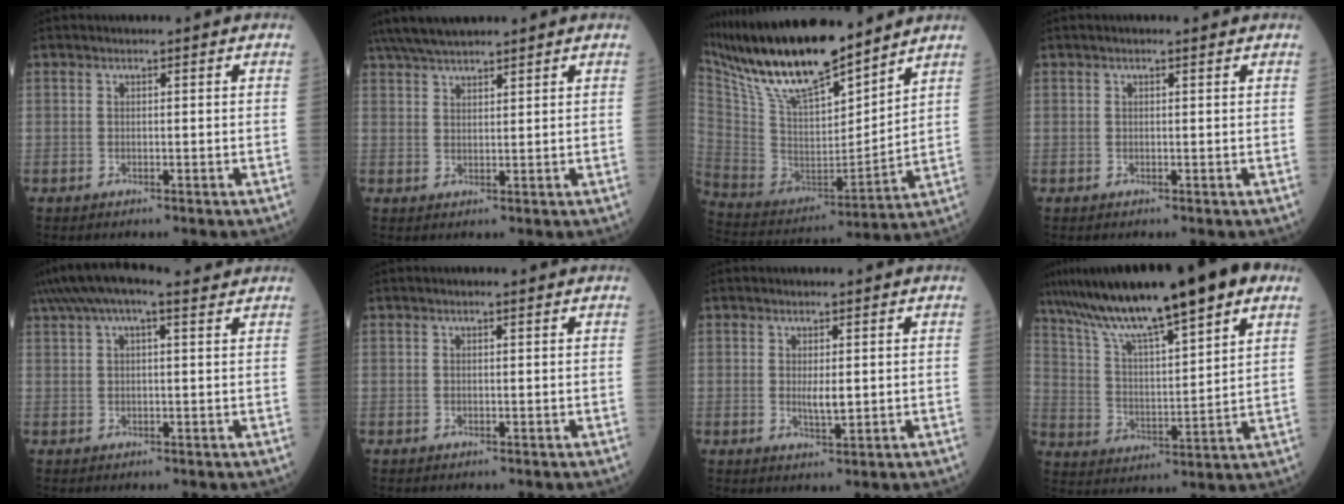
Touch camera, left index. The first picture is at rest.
{"total": 8.9, "force": [7.7, 1.6, 4.2], "torque": [-0.076, 0.031, 0.140]}
{"total": 20.7, "force": [17.0, 4.3, 11.1], "torque": [-0.216, -0.001, 0.318]}
{"total": 1.3, "force": [1.0, 0.3, 0.8], "torque": [-0.018, 0.012, 0.016]}
{"total": 9.8, "force": [7.2, 2.8, 6.0], "torque": [-0.120, 0.052, 0.120]}
{"total": 0.6, "force": [0.5, 0.2, 0.4], "torque": [-0.013, 0.006, 0.008]}
{"total": 2.4, "force": [0.2, 0.8, 2.3], "torque": [-0.045, -0.010, 0.008]}
{"total": 21.0, "force": [14.9, 2.5, 14.6], "torque": [-0.251, 0.027, 0.250]}